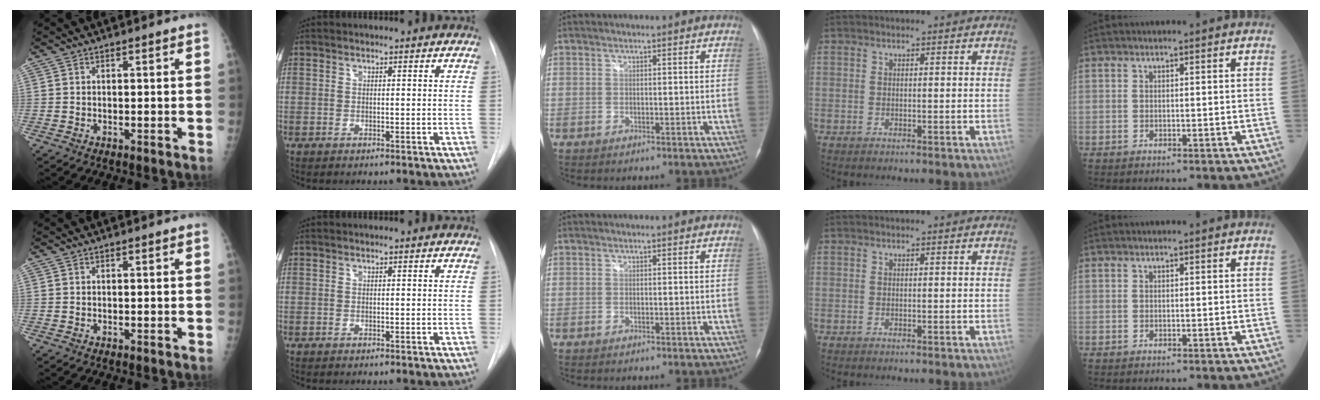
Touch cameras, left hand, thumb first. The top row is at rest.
{}